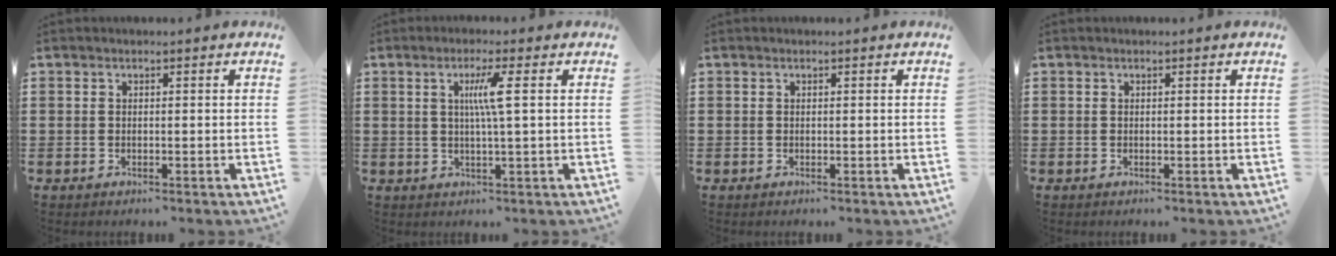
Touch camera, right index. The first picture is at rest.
{"total": 4.5, "force": [0.8, -0.4, 4.4], "torque": [-0.085, -0.004, 0.008]}
{"total": 0.0}
{"total": 0.0}